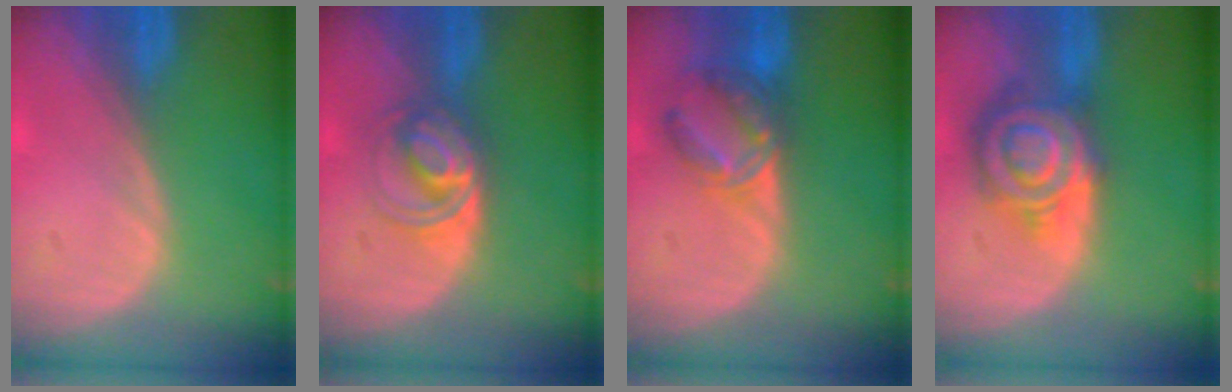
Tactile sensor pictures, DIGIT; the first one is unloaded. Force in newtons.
{"total": 5.6, "press": 5.3, "slide": 1.7}
{"total": 6.8, "press": 6.0, "slide": 3.2}
{"total": 8.8, "press": 8.8, "slide": 0.5}